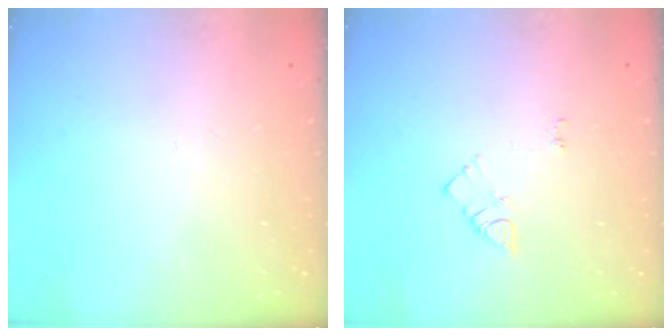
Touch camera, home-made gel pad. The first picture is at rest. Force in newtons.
{"total": 5.4, "press": 5.4, "slide": 0.8}